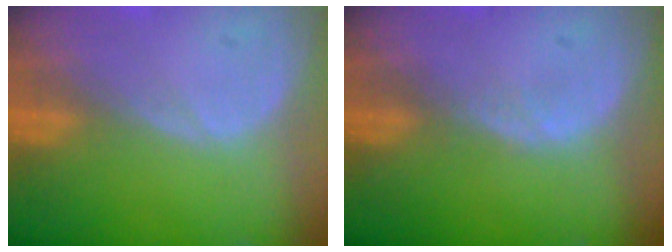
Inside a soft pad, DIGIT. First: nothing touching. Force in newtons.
{"total": 0.8, "press": 0.7, "slide": 0.2}